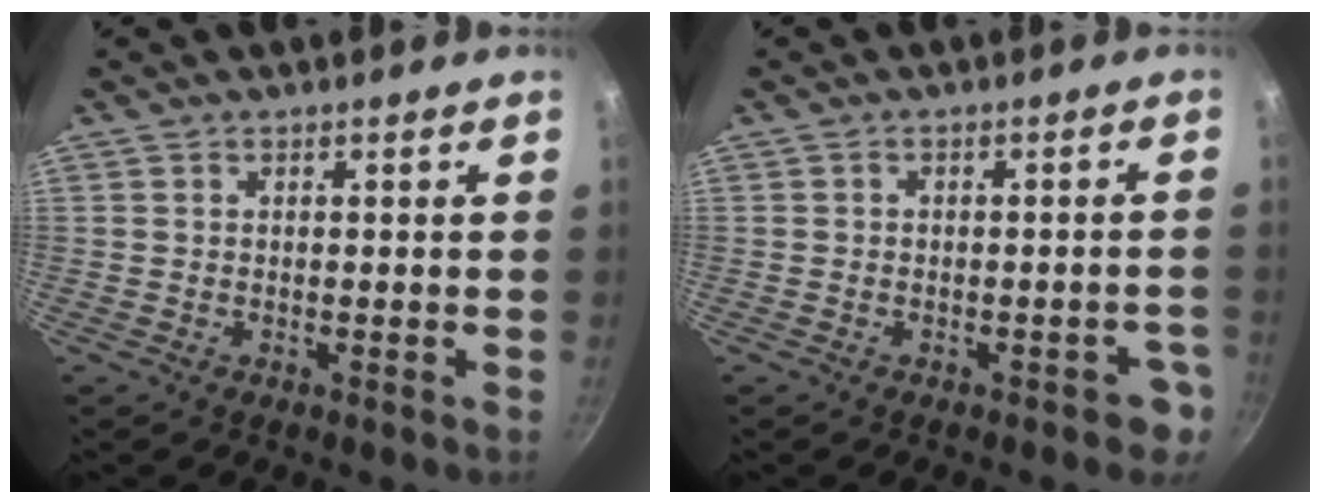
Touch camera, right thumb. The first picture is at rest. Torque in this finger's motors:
{"motor_torque": [0.67, 0.23, 0.03, -0.08, -0.01]}